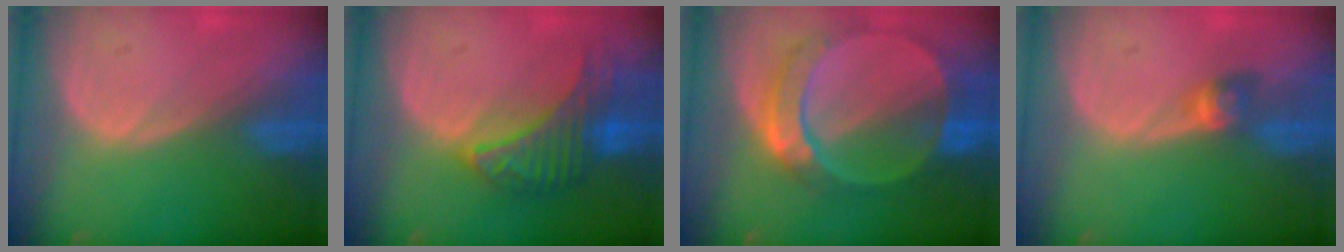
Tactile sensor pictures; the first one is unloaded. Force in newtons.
{"total": 7.2, "press": 7.2, "slide": 0.2}
{"total": 9.6, "press": 8.3, "slide": 4.7}
{"total": 2.8, "press": 2.5, "slide": 1.3}